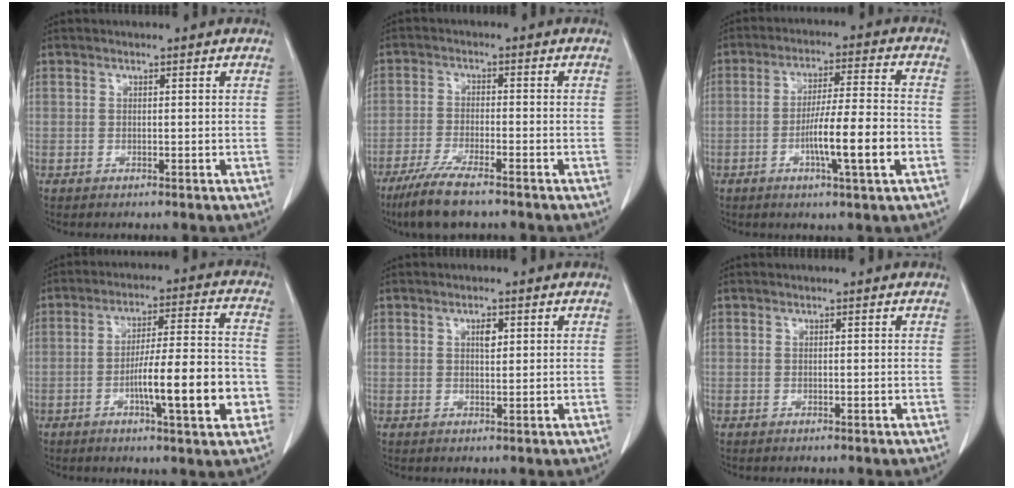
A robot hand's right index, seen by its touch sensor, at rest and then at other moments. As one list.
[{"total": 8.3, "force": [-6.1, 1.1, 5.4], "torque": [-0.101, -0.021, -0.103]}, {"total": 10.3, "force": [-3.2, 0.1, 9.8], "torque": [-0.165, -0.003, -0.056]}, {"total": 13.2, "force": [-3.9, 1.6, 12.5], "torque": [-0.197, 0.008, -0.058]}, {"total": 1.7, "force": [0.6, 0.7, 1.5], "torque": [-0.025, 0.000, 0.011]}, {"total": 0.0}]